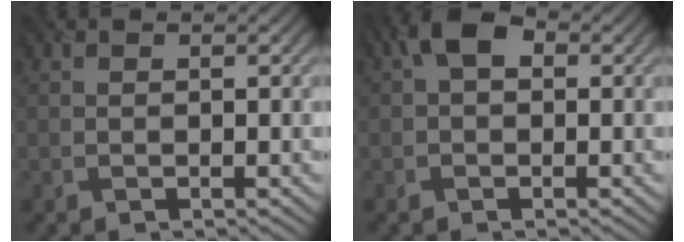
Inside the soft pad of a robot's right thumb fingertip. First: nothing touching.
{"total": 4.1, "force": [0.9, 2.7, 3.0], "torque": [-0.047, 0.012, 0.003]}